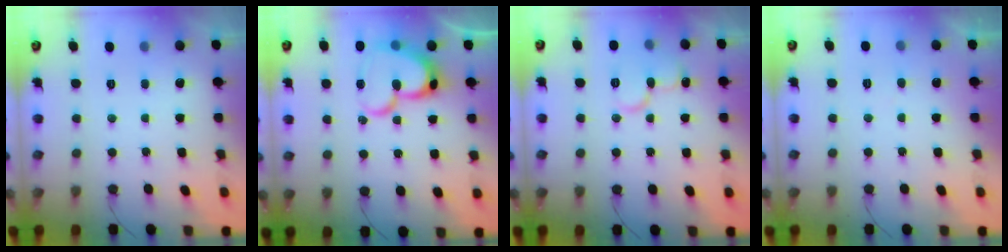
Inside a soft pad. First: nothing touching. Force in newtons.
{"total": 18.4, "press": 18.3, "slide": 1.9}
{"total": 10.7, "press": 10.6, "slide": 1.5}
{"total": 4.0, "press": 4.0, "slide": 0.2}